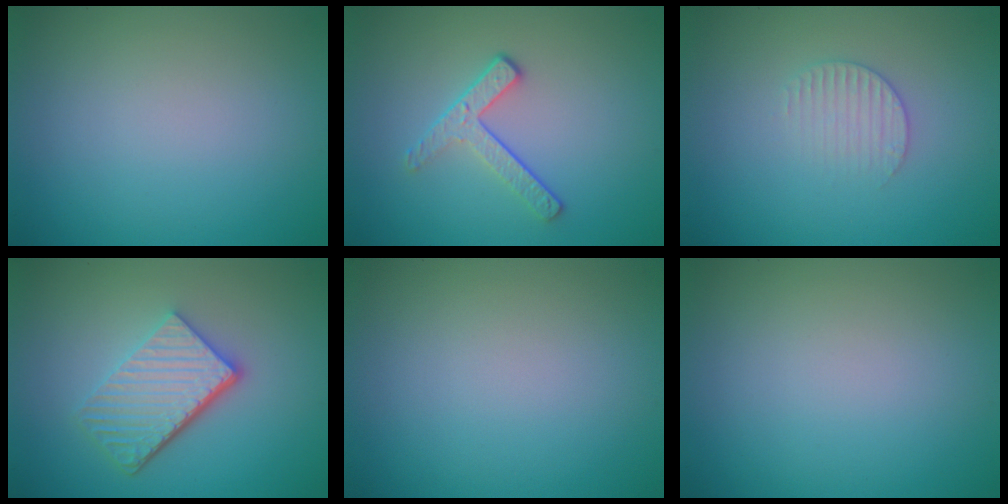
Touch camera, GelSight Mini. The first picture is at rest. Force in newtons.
{"total": 2.3, "press": 1.7, "slide": 1.6}
{"total": 1.9, "press": 1.9, "slide": 0.3}
{"total": 5.4, "press": 3.8, "slide": 3.8}
{"total": 0.0}
{"total": 0.0}